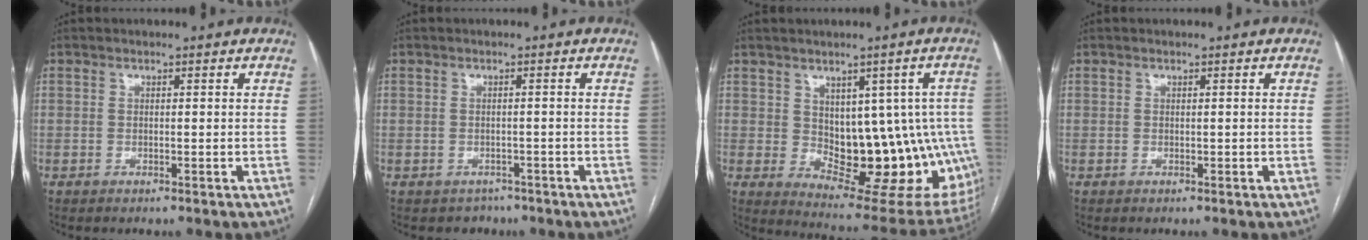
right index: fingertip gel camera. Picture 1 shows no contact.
{"total": 2.6, "force": [-1.7, 1.9, 0.0], "torque": [-0.003, 0.007, -0.024]}
{"total": 17.2, "force": [-1.1, 8.9, 14.7], "torque": [-0.136, 0.010, 0.014]}
{"total": 0.0}